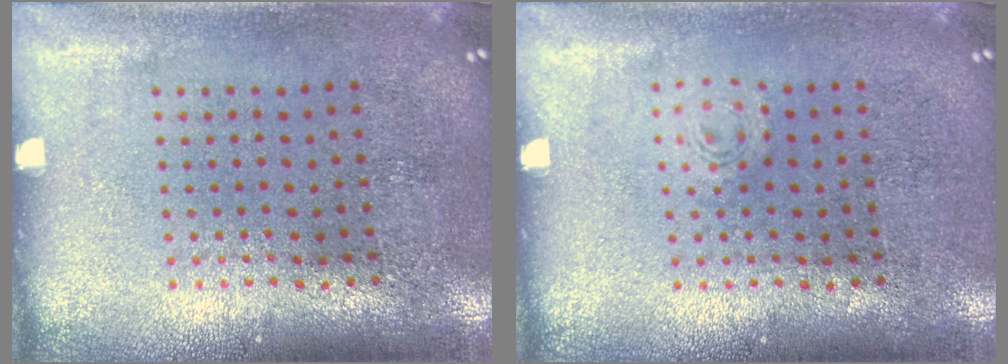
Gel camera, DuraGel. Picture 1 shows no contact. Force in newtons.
{"total": 0.8, "press": 0.8, "slide": 0.2}